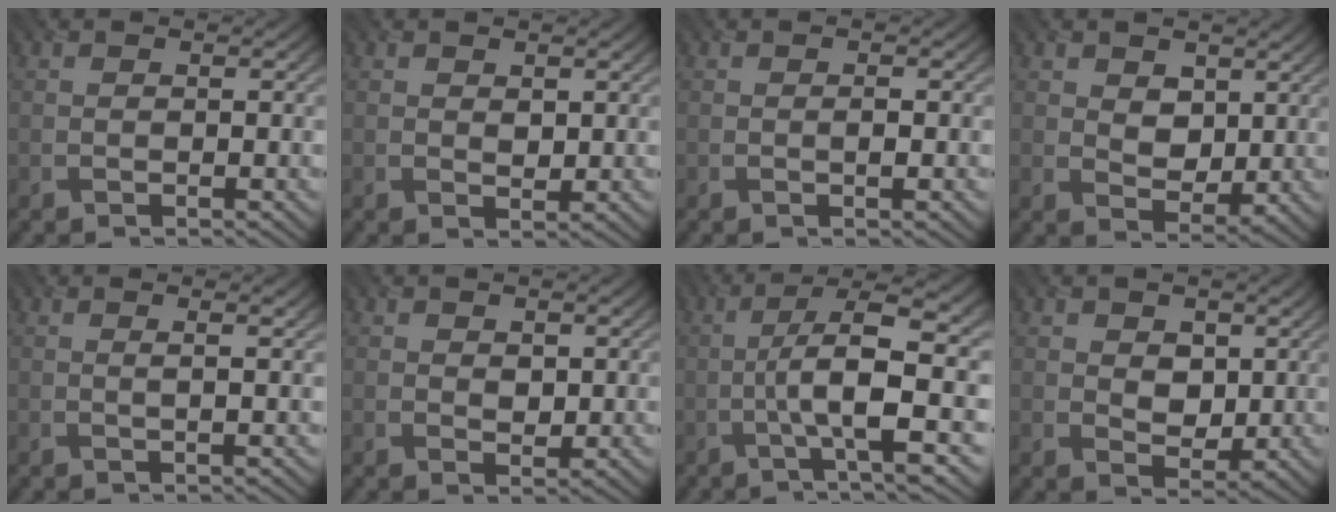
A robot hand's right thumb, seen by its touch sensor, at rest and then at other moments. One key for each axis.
{"total": 1.5, "fx": 0.6, "fy": 1.0, "fz": 0.9, "tx": -0.021, "ty": -0.006, "tz": 0.013}
{"total": 0.9, "fx": -0.1, "fy": 0.2, "fz": 0.9, "tx": -0.015, "ty": -0.001, "tz": -0.001}
{"total": 4.9, "fx": 1.7, "fy": 3.6, "fz": 2.9, "tx": -0.069, "ty": -0.004, "tz": 0.021}
{"total": 2.0, "fx": 0.7, "fy": 0.4, "fz": 1.9, "tx": -0.031, "ty": 0.009, "tz": 0.006}
{"total": 1.8, "fx": 0.7, "fy": 1.2, "fz": 1.1, "tx": -0.025, "ty": -0.006, "tz": 0.014}
{"total": 10.8, "fx": -1.2, "fy": 1.8, "fz": 10.5, "tx": -0.165, "ty": 0.022, "tz": -0.025}
{"total": 4.2, "fx": 1.2, "fy": 3.1, "fz": 2.6, "tx": -0.060, "ty": -0.005, "tz": 0.012}